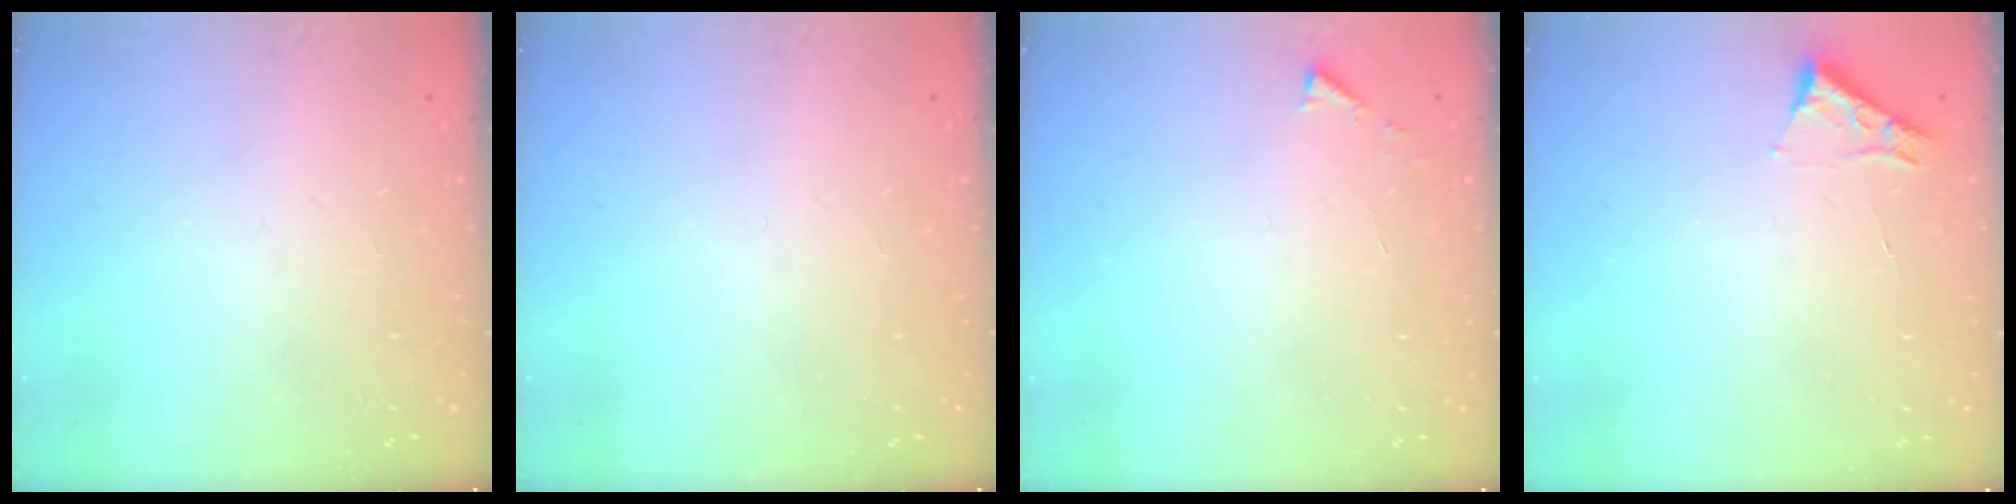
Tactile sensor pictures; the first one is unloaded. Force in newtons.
{"total": 0.0}
{"total": 2.9, "press": 2.9, "slide": 0.4}
{"total": 3.3, "press": 3.3, "slide": 0.5}